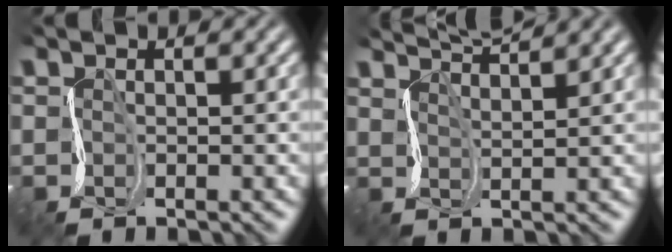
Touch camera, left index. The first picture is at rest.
{"total": 5.0, "force": [4.5, 0.4, 2.1], "torque": [-0.021, 0.024, 0.049]}